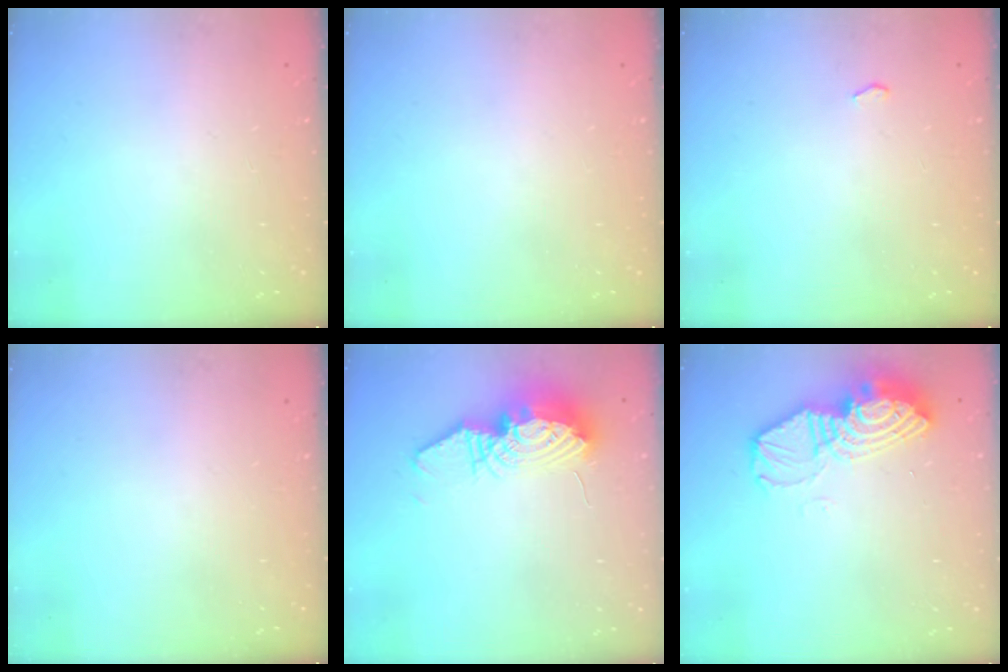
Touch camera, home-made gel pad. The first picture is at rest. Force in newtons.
{"total": 0.0}
{"total": 2.6, "press": 2.0, "slide": 1.7}
{"total": 0.0}
{"total": 13.5, "press": 13.4, "slide": 1.4}
{"total": 14.8, "press": 14.7, "slide": 1.5}